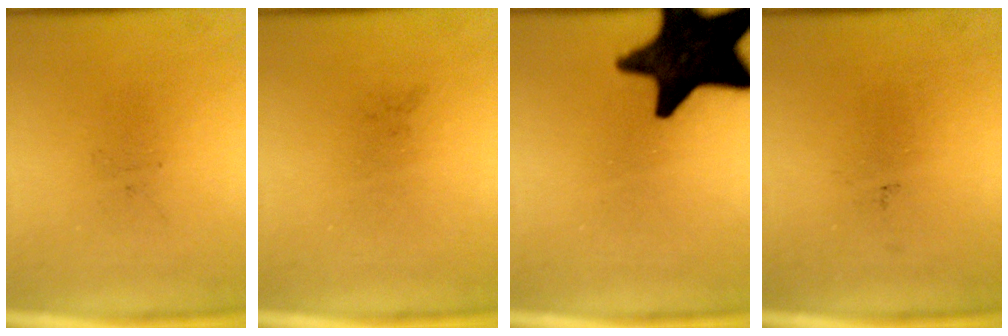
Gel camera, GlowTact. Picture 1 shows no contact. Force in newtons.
{"total": 0.0}
{"total": 17.8}
{"total": 0.0}